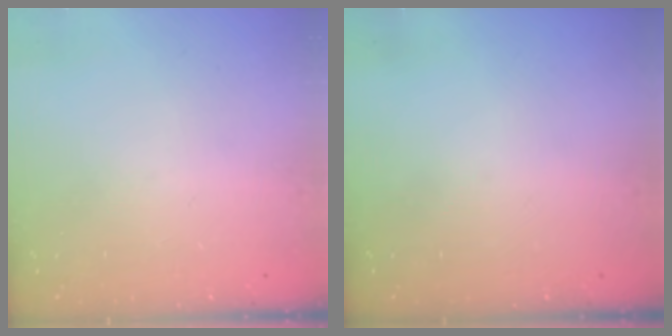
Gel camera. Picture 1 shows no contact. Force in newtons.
{"total": 0.0}